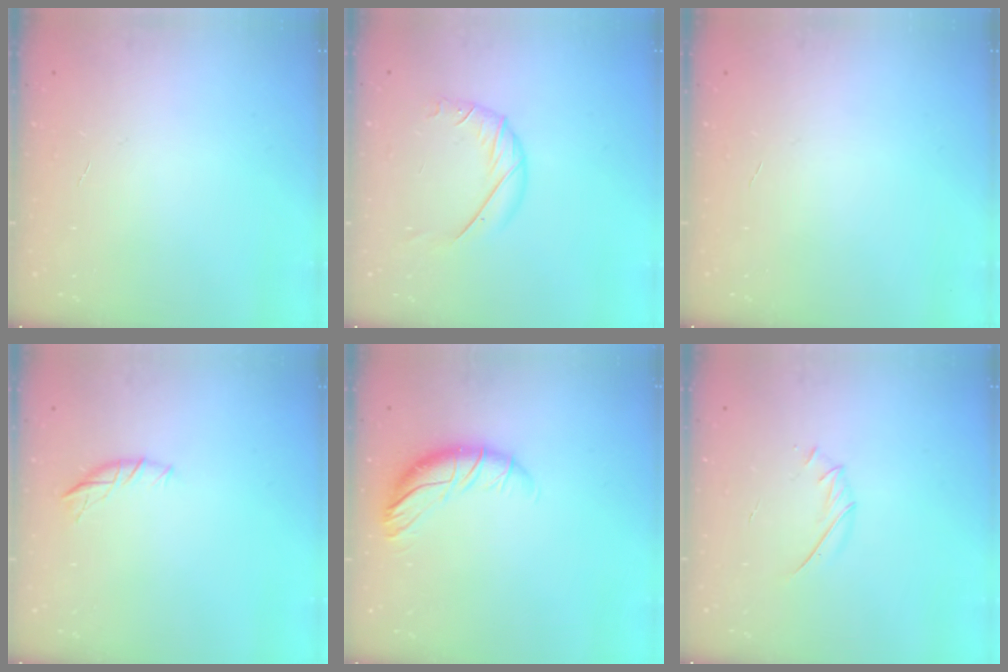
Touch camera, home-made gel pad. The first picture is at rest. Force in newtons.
{"total": 8.7, "press": 8.7, "slide": 0.6}
{"total": 0.0}
{"total": 5.5, "press": 5.4, "slide": 0.7}
{"total": 10.2, "press": 10.2, "slide": 1.0}
{"total": 5.4, "press": 5.3, "slide": 1.0}